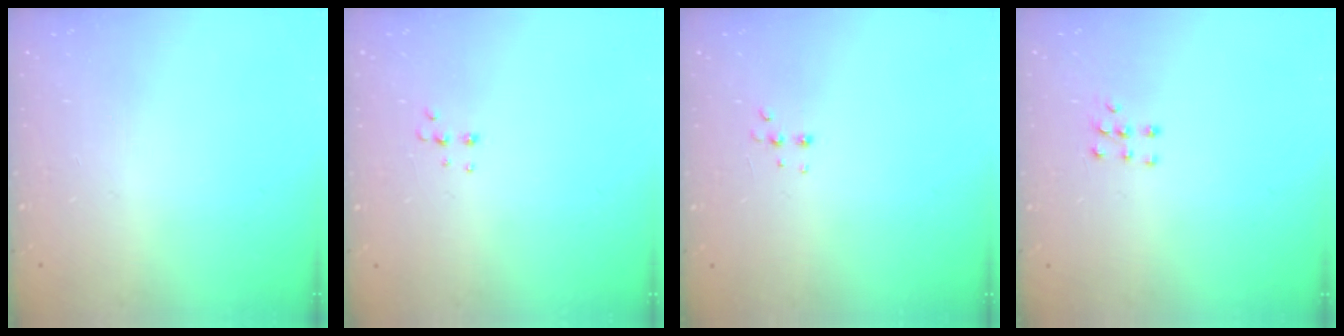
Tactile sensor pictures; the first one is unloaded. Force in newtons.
{"total": 4.0, "press": 4.0, "slide": 0.8}
{"total": 3.4, "press": 3.3, "slide": 0.8}
{"total": 5.5, "press": 5.5, "slide": 0.9}